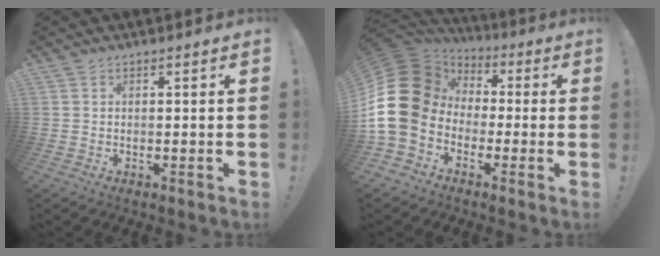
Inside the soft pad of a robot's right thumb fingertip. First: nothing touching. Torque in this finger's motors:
{"motor_torque": [2.68, 2.33, 1.82, -0.95, 0.52]}